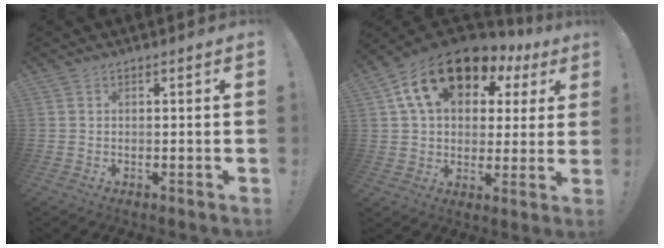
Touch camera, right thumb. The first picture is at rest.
{"total": 18.5, "force": [9.9, 11.0, 11.0], "torque": [-0.179, -0.046, 0.178]}